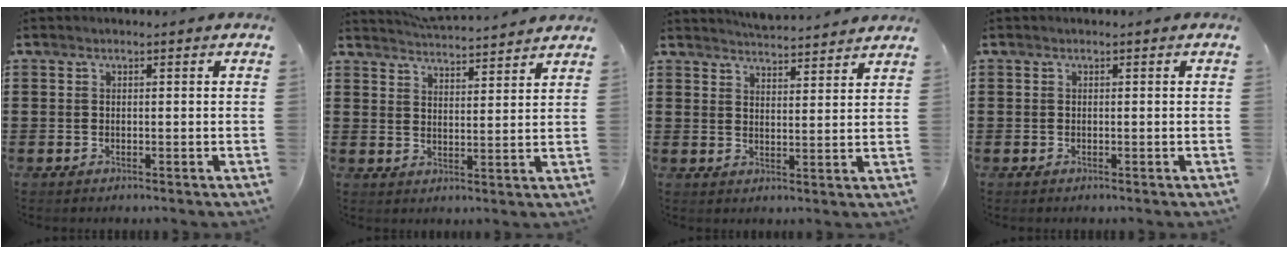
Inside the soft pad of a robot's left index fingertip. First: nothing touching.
{"total": 4.1, "force": [4.1, -0.4, 0.2], "torque": [-0.021, -0.028, 0.071]}
{"total": 4.0, "force": [4.0, -0.4, 0.1], "torque": [-0.015, -0.022, 0.070]}
{"total": 0.0}